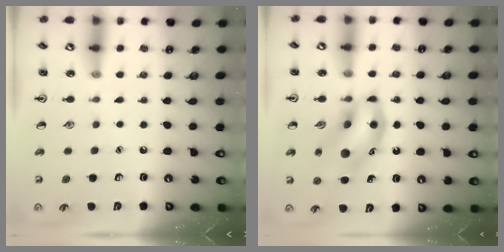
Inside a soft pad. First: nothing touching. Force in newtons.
{"total": 13.1, "press": 12.8, "slide": 2.7}